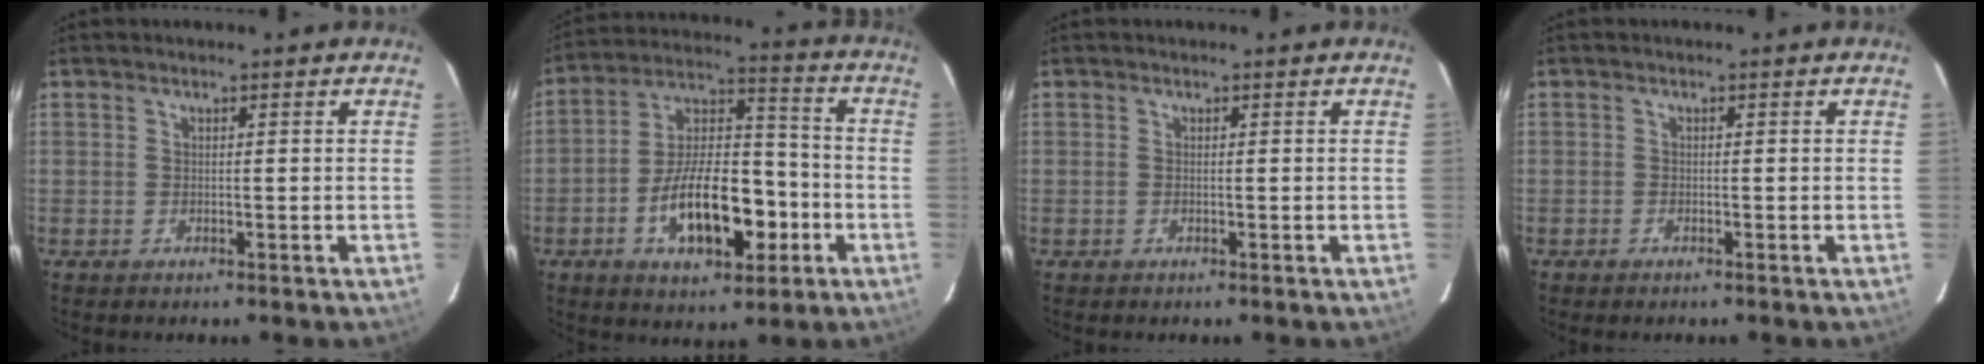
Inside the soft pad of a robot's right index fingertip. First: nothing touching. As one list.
[{"total": 16.9, "force": [-6.1, 8.1, 13.6], "torque": [-0.249, 0.020, -0.091]}, {"total": 0.0}, {"total": 0.7, "force": [-0.6, 0.3, 0.2], "torque": [-0.005, 0.000, -0.013]}]